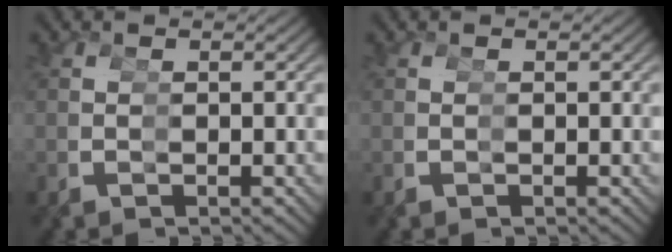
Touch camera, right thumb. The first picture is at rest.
{"total": 0.0}